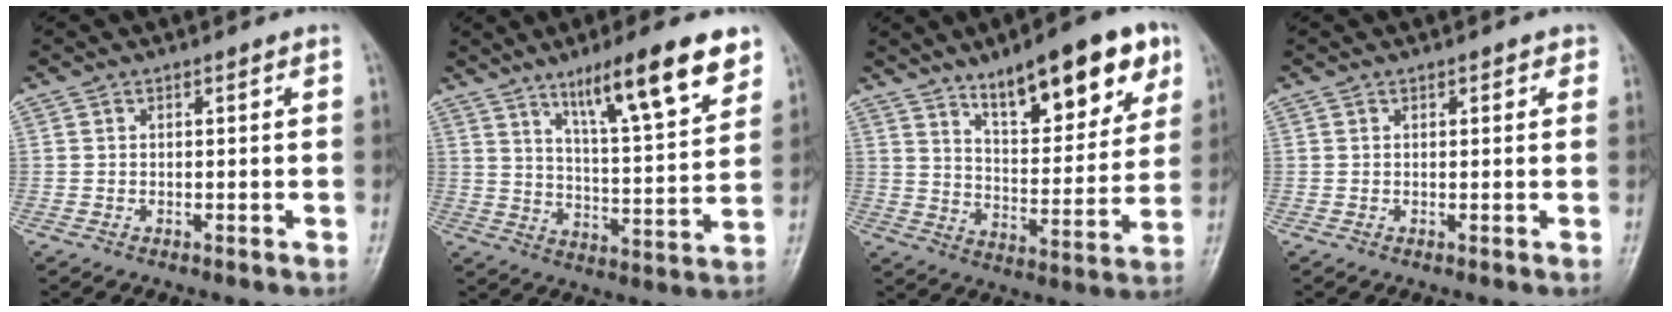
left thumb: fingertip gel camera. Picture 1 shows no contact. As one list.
[{"total": 16.7, "force": [10.4, 3.2, 12.6], "torque": [-0.175, -0.050, 0.169]}, {"total": 19.5, "force": [11.3, 6.9, 14.3], "torque": [-0.164, -0.048, 0.178]}, {"total": 1.4, "force": [0.7, 0.8, 0.9], "torque": [0.001, 0.000, 0.005]}]